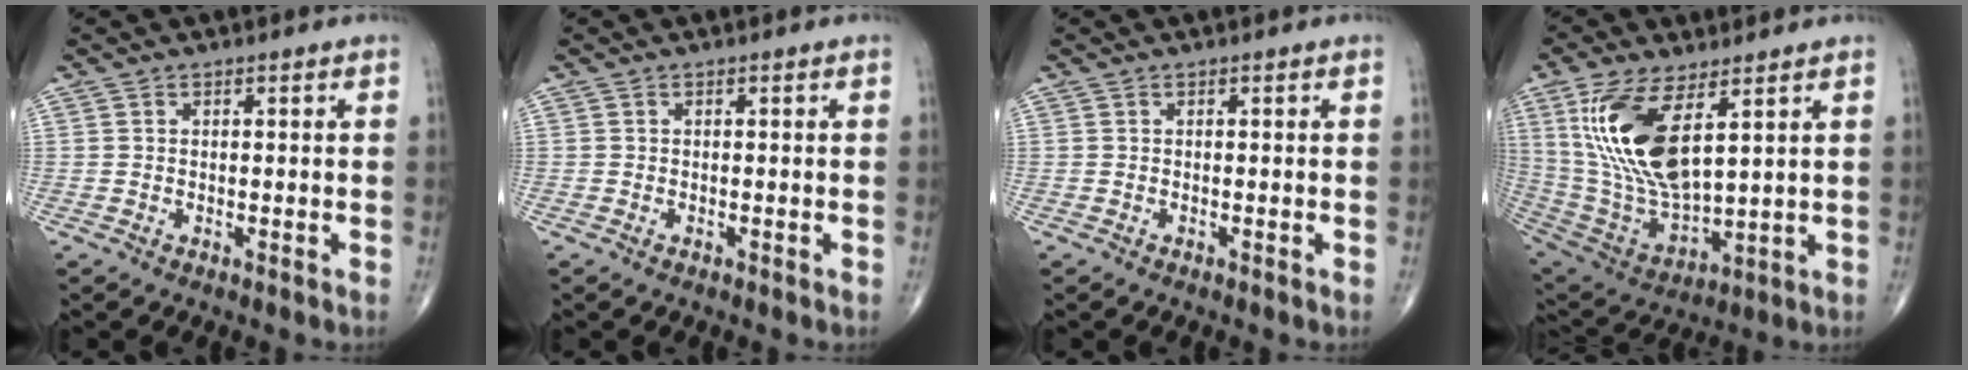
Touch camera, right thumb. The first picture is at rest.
{"total": 0.0}
{"total": 0.0}
{"total": 18.6, "force": [6.6, 7.9, 15.5], "torque": [-0.308, -0.028, 0.143]}